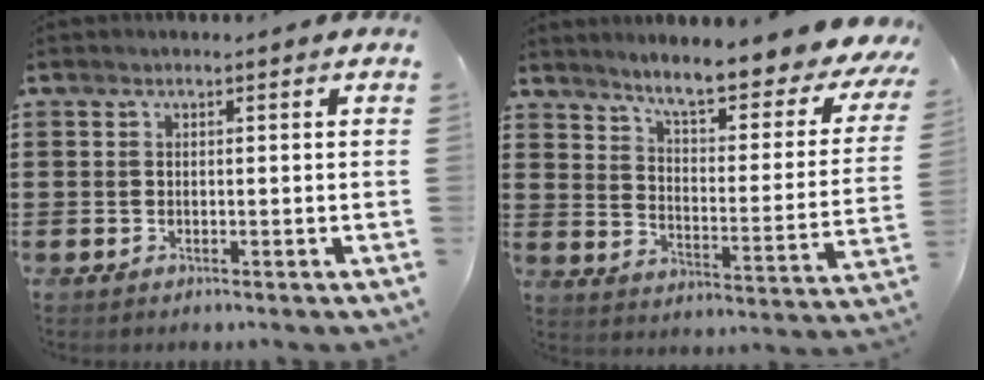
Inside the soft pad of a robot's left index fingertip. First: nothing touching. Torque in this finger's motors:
{"motor_torque": [1.40, -0.74, 1.05, 0.21]}